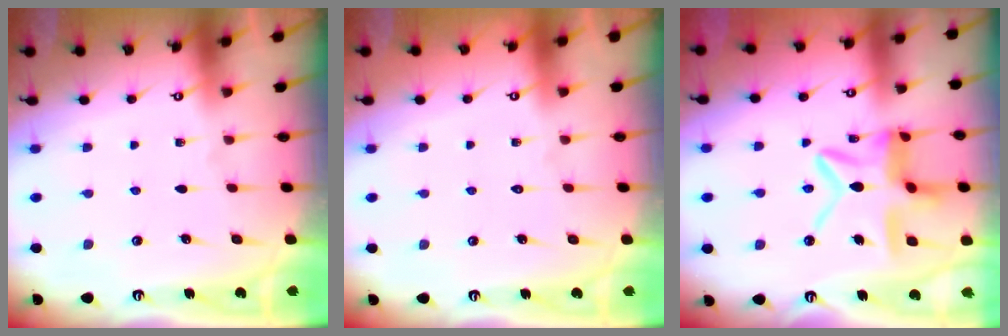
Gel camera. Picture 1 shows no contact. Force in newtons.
{"total": 1.6, "press": 1.6, "slide": 0.1}
{"total": 14.5, "press": 14.4, "slide": 1.5}